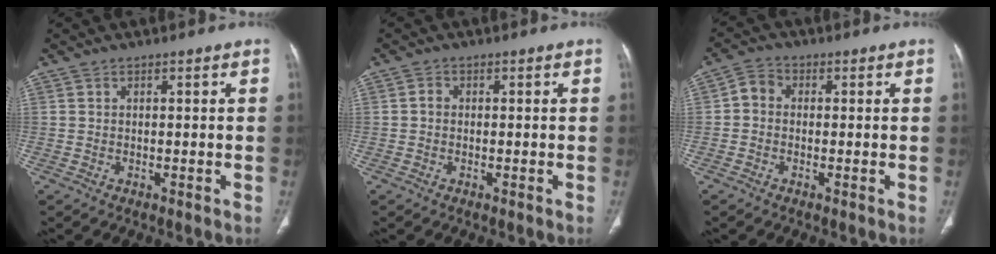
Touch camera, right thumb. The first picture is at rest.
{"total": 1.1, "force": [-0.2, 0.9, 0.6], "torque": [-0.005, 0.003, -0.007]}
{"total": 3.4, "force": [-0.3, 2.8, 1.9], "torque": [-0.025, 0.009, -0.018]}